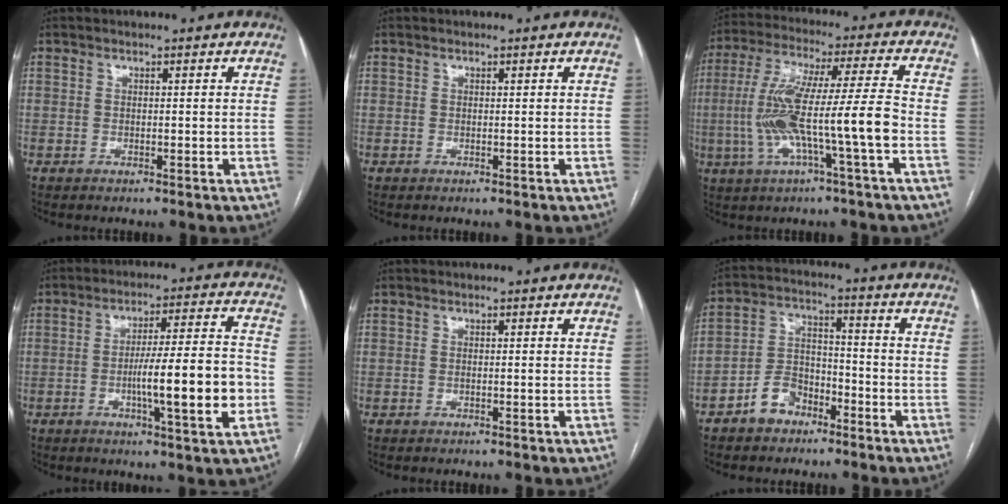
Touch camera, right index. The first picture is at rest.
{"total": 0.0}
{"total": 14.1, "force": [-3.3, 0.0, 13.7], "torque": [-0.274, 0.015, -0.062]}
{"total": 12.8, "force": [-3.0, 0.6, 12.4], "torque": [-0.195, 0.004, -0.048]}
{"total": 0.0}
{"total": 7.0, "force": [-4.3, 4.5, 3.2], "torque": [-0.072, 0.023, -0.076]}